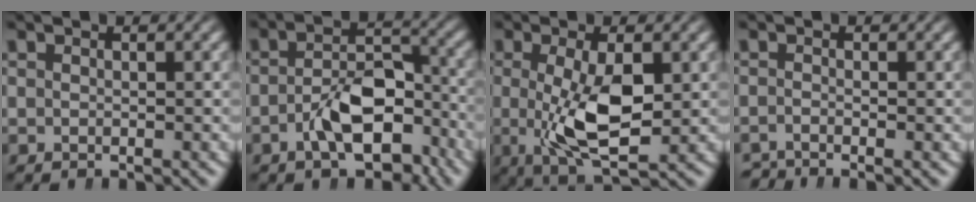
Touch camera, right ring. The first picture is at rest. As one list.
[{"total": 5.8, "force": [-2.8, 3.1, 3.9], "torque": [-0.067, -0.012, -0.043]}, {"total": 6.9, "force": [-0.7, 2.8, 6.3], "torque": [-0.121, -0.024, -0.001]}, {"total": 2.1, "force": [-1.9, 0.6, 0.5], "torque": [-0.006, -0.009, -0.033]}]